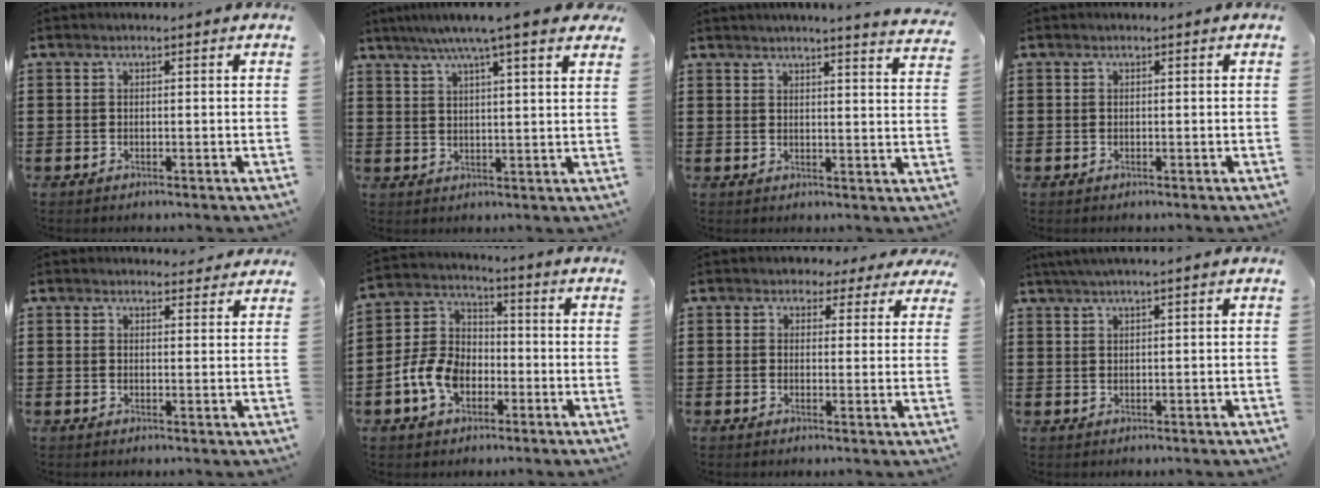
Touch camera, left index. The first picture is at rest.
{"total": 6.5, "force": [5.0, 0.0, 4.2], "torque": [-0.097, -0.010, 0.085]}
{"total": 3.4, "force": [3.2, -0.9, 0.7], "torque": [-0.026, -0.019, 0.055]}
{"total": 0.0}
{"total": 2.3, "force": [2.2, 0.6, 0.3], "torque": [-0.005, -0.004, 0.040]}
{"total": 8.3, "force": [-3.4, 5.8, 4.8], "torque": [-0.135, 0.008, -0.073]}
{"total": 2.4, "force": [1.6, 1.6, 0.6], "torque": [-0.014, 0.004, 0.027]}
{"total": 1.5, "force": [0.7, -0.2, 1.3], "torque": [-0.022, -0.003, 0.014]}